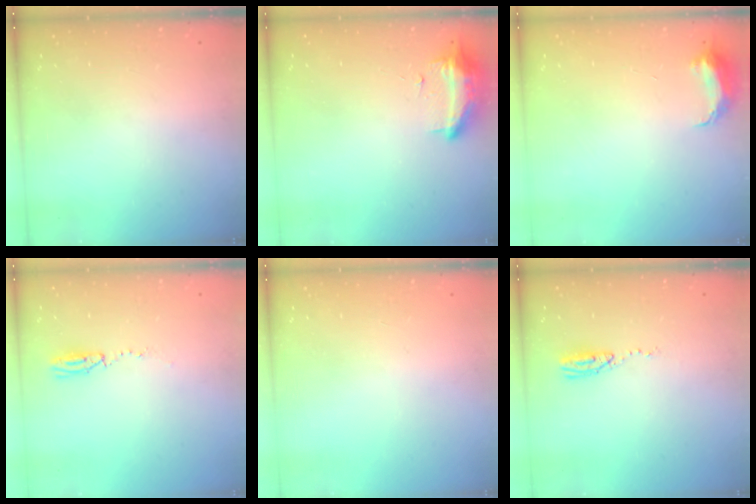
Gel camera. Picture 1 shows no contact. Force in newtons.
{"total": 9.5, "press": 9.2, "slide": 2.4}
{"total": 7.0, "press": 6.9, "slide": 0.6}
{"total": 3.1, "press": 2.5, "slide": 1.9}
{"total": 1.0, "press": 0.0, "slide": 1.0}
{"total": 5.0, "press": 4.7, "slide": 1.5}